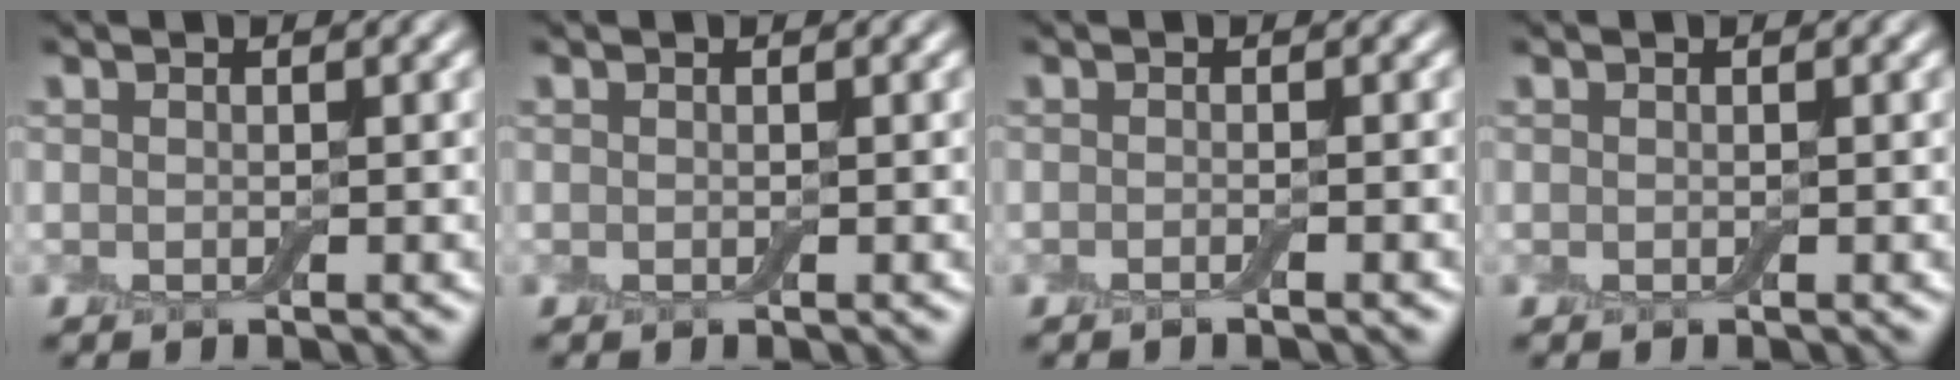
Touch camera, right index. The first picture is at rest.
{"total": 0.0}
{"total": 0.8, "force": [-0.4, 0.1, 0.7], "torque": [-0.009, -0.004, -0.011]}
{"total": 0.0}